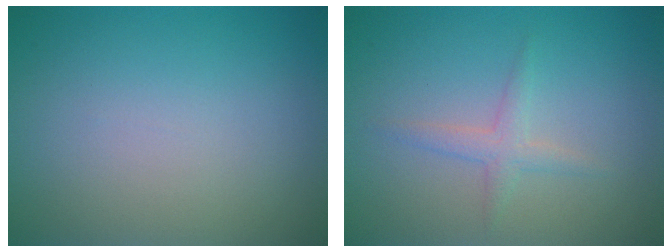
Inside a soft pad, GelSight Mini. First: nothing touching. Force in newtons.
{"total": 1.5, "press": 1.5, "slide": 0.1}